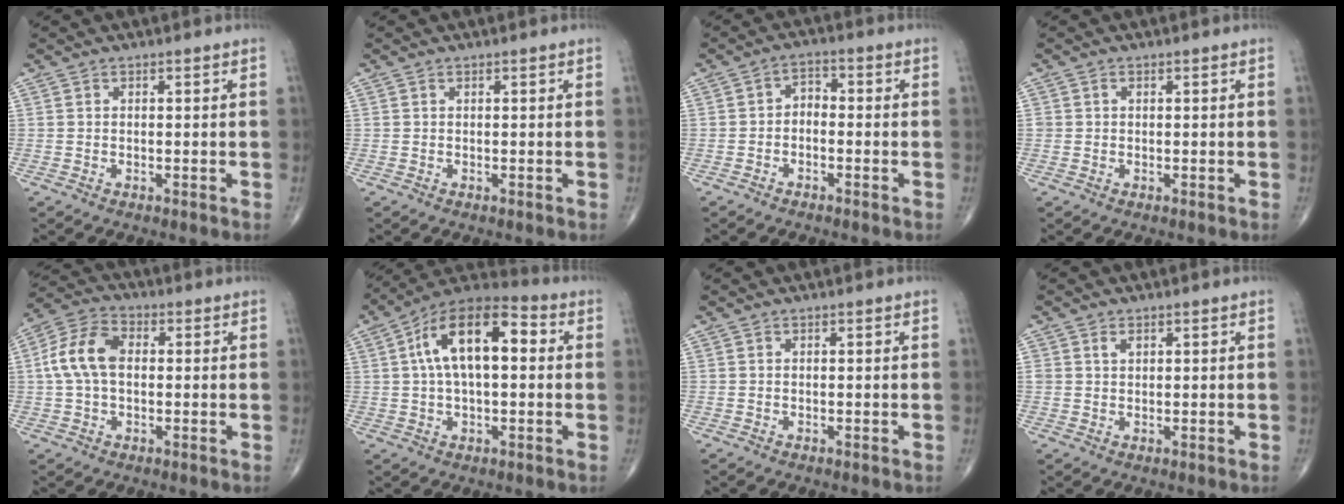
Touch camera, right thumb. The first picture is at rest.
{"total": 0.0}
{"total": 3.1, "force": [-0.9, 2.2, 2.0], "torque": [-0.020, 0.023, -0.029]}
{"total": 0.8, "force": [0.2, 0.7, 0.2], "torque": [0.002, 0.001, 0.002]}
{"total": 9.8, "force": [0.7, 6.2, 7.5], "torque": [-0.154, 0.027, 0.007]}
{"total": 16.0, "force": [2.8, 7.8, 13.6], "torque": [-0.227, 0.033, 0.038]}
{"total": 0.0}
{"total": 1.7, "force": [0.8, 1.2, 0.9], "torque": [-0.010, -0.003, 0.015]}